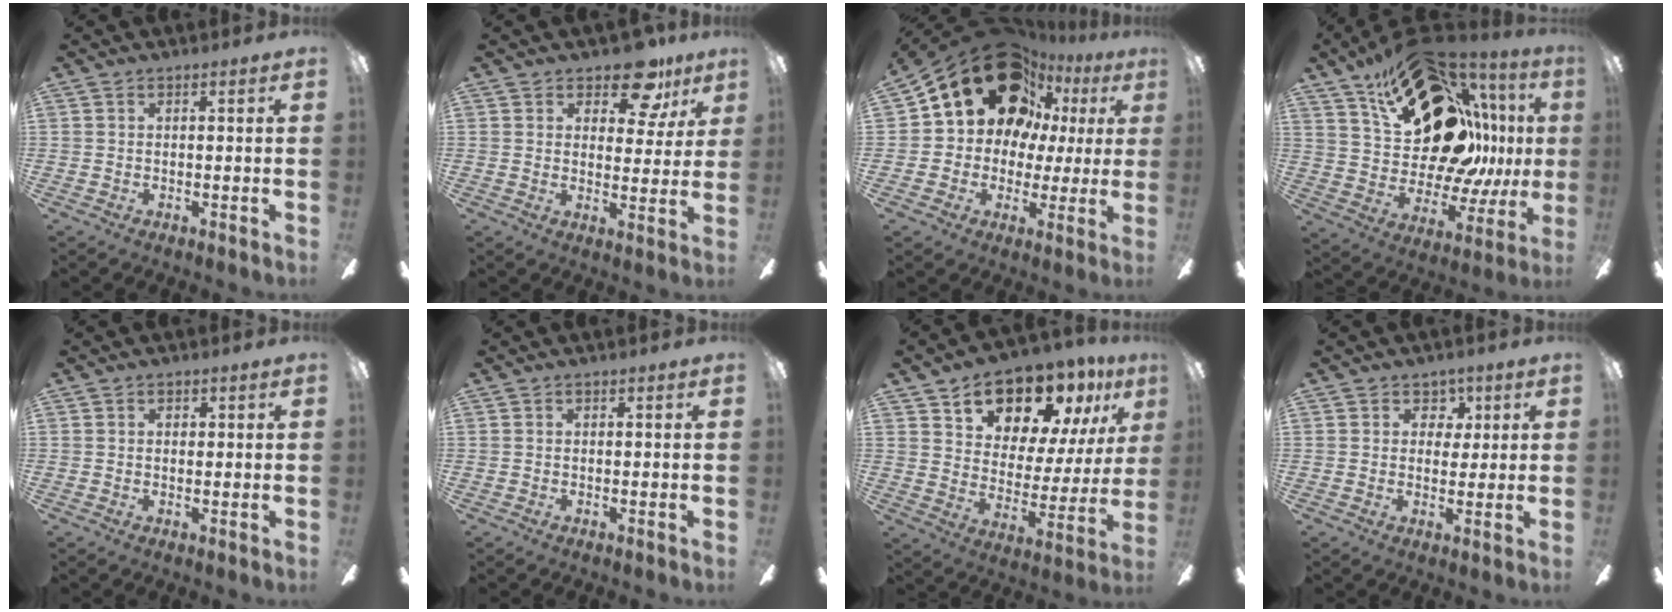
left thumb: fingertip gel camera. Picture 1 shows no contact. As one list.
[{"total": 12.1, "force": [8.3, 5.8, 6.7], "torque": [-0.080, -0.041, 0.142]}, {"total": 21.5, "force": [10.9, 14.8, 11.1], "torque": [-0.194, -0.051, 0.205]}, {"total": 30.2, "force": [13.3, 17.2, 21.0], "torque": [-0.329, -0.079, 0.258]}, {"total": 1.0, "force": [0.3, 0.7, 0.6], "torque": [-0.005, 0.002, 0.003]}, {"total": 0.0}, {"total": 16.9, "force": [13.0, 8.5, 6.7], "torque": [-0.107, -0.089, 0.229]}, {"total": 4.5, "force": [2.0, 3.7, 1.5], "torque": [-0.009, -0.004, 0.030]}]